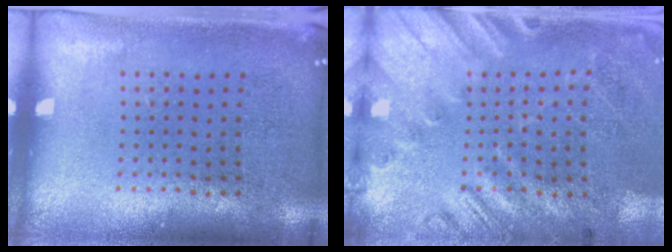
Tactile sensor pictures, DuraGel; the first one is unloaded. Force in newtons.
{"total": 2.6, "press": 1.9, "slide": 1.8}